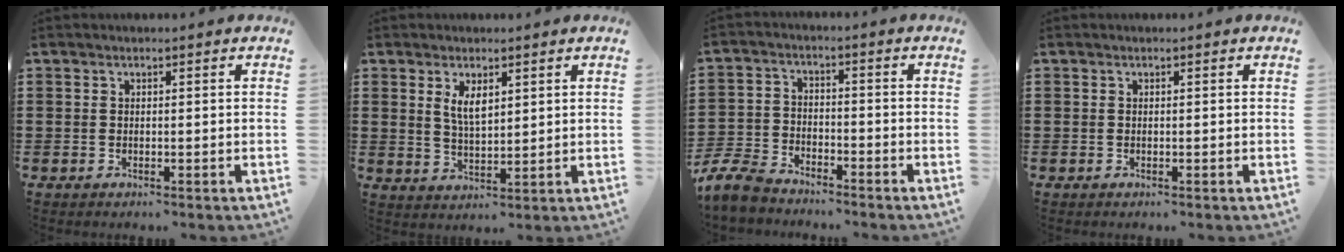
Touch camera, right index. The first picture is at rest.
{"total": 3.8, "force": [1.7, 1.5, 3.0], "torque": [-0.063, 0.004, 0.029]}
{"total": 6.2, "force": [-5.8, 1.3, 1.7], "torque": [-0.067, -0.003, -0.122]}
{"total": 0.0}